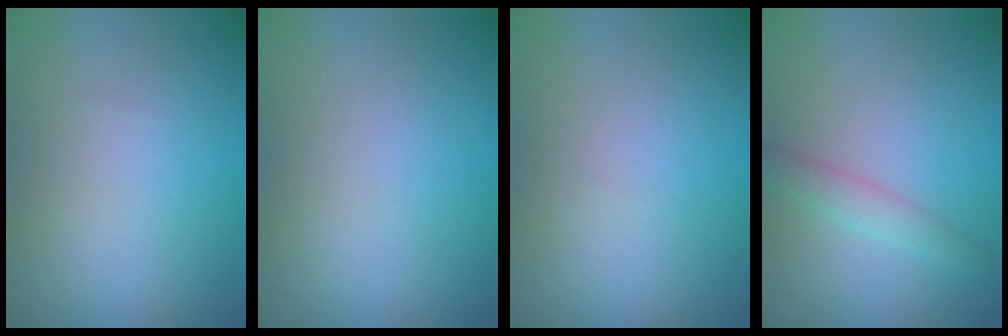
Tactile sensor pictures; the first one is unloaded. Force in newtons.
{"total": 0.0}
{"total": 0.0}
{"total": 1.8, "press": 1.8, "slide": 0.0}